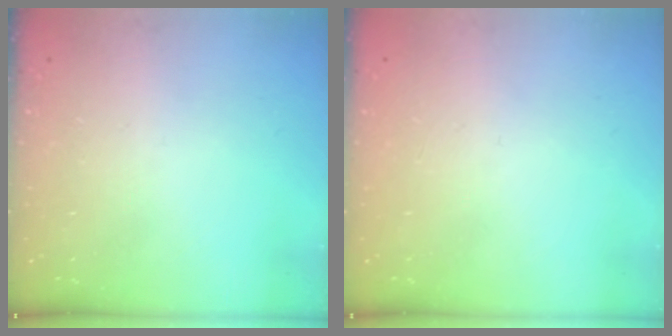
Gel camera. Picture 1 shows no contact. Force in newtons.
{"total": 0.0}